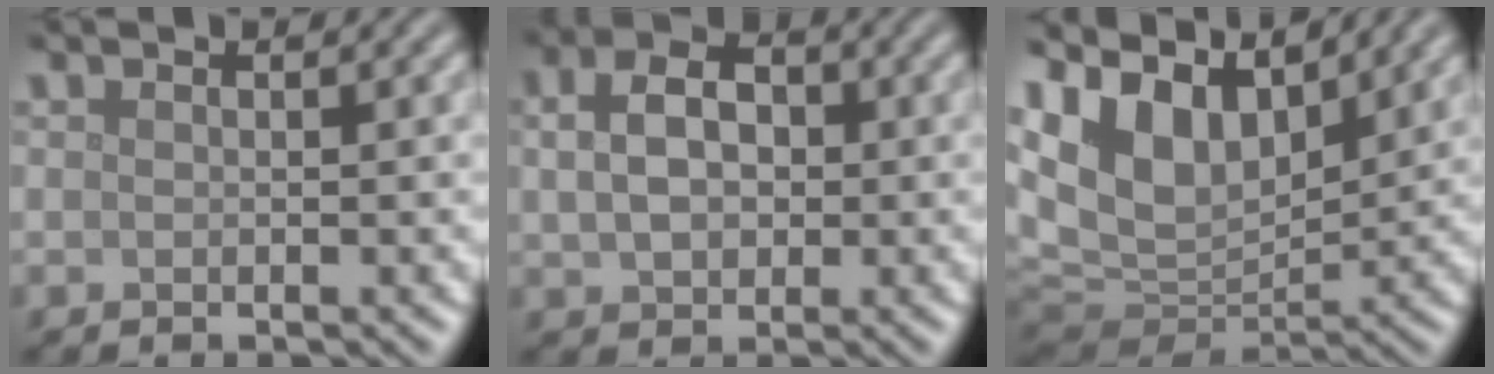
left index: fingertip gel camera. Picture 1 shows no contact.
{"total": 5.2, "force": [0.9, 3.6, 3.5], "torque": [-0.068, 0.016, 0.004]}
{"total": 12.3, "force": [6.7, 6.9, 7.7], "torque": [-0.177, 0.033, 0.116]}